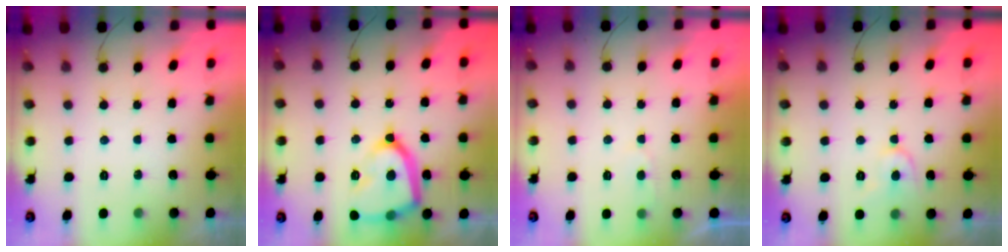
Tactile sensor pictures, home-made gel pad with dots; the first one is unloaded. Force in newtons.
{"total": 17.4, "press": 17.3, "slide": 1.7}
{"total": 2.5, "press": 2.5, "slide": 0.3}
{"total": 6.0, "press": 5.9, "slide": 0.8}